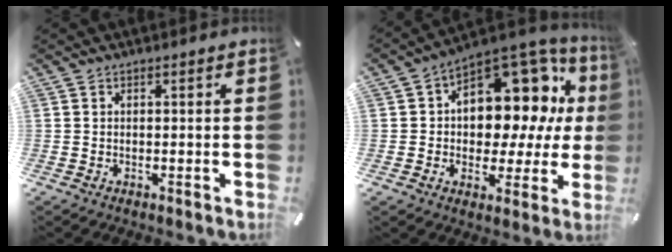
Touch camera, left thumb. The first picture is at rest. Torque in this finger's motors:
{"motor_torque": [0.94, 0.94, 0.46, -0.10, 0.15]}